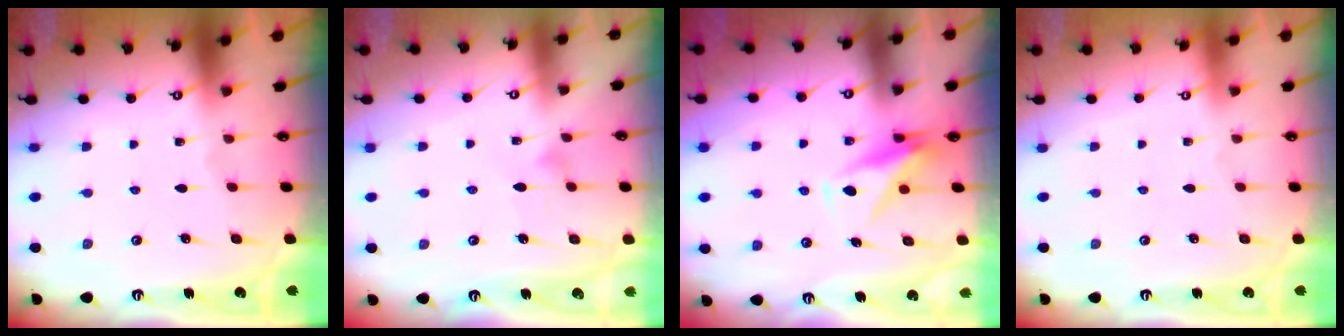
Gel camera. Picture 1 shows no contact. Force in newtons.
{"total": 6.0, "press": 5.9, "slide": 0.4}
{"total": 9.0, "press": 9.0, "slide": 1.1}
{"total": 4.0, "press": 4.0, "slide": 0.1}